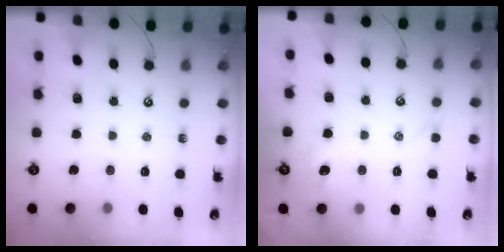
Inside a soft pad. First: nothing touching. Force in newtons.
{"total": 1.5, "press": 1.3, "slide": 0.6}